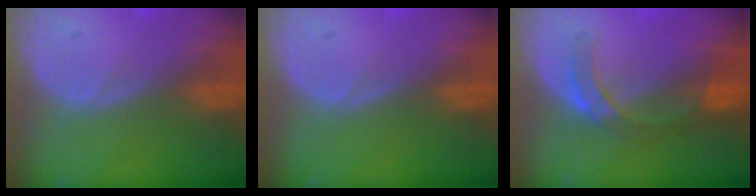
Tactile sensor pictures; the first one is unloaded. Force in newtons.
{"total": 0.0}
{"total": 4.7, "press": 4.6, "slide": 1.0}